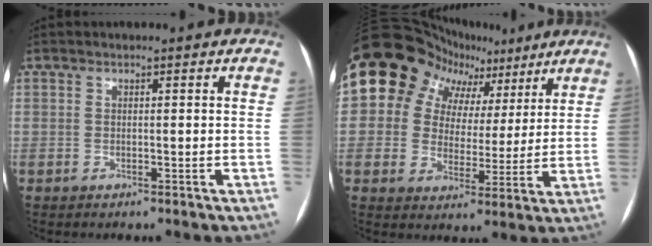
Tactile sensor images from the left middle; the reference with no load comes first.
{"total": 14.5, "force": [6.8, 11.8, 5.1], "torque": [-0.078, 0.065, 0.102]}